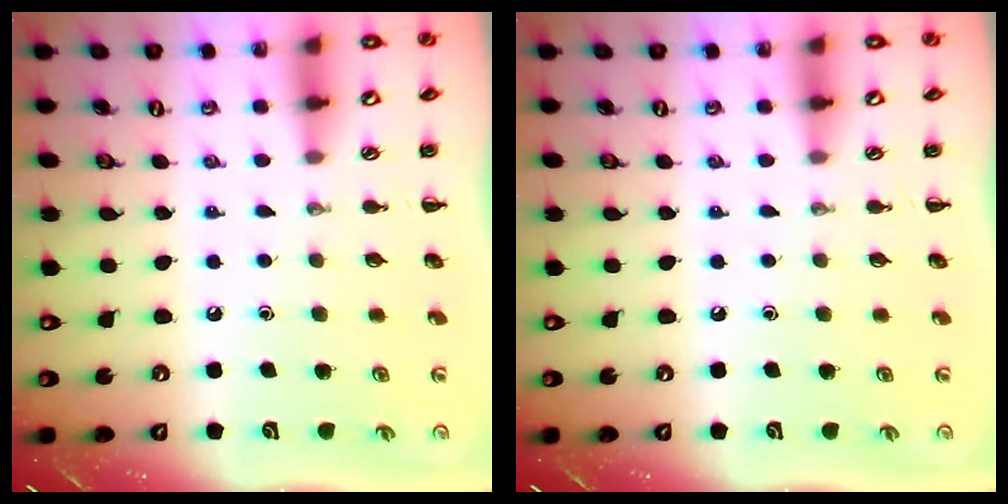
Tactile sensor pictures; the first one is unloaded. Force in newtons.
{"total": 0.0}